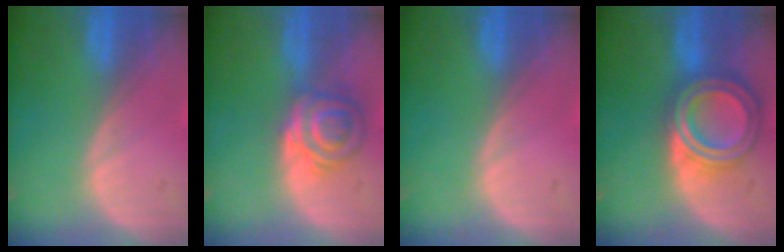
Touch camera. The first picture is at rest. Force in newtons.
{"total": 6.0, "press": 5.5, "slide": 2.3}
{"total": 0.0}
{"total": 7.7, "press": 7.7, "slide": 0.5}